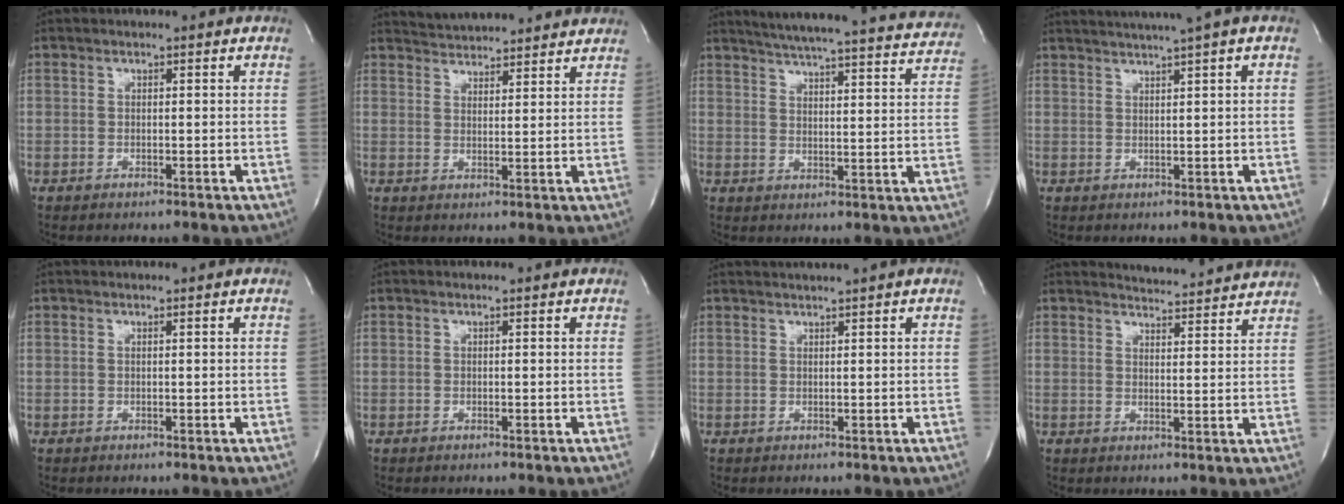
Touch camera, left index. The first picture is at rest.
{"total": 11.8, "force": [11.3, 1.7, 2.8], "torque": [-0.044, 0.016, 0.150]}
{"total": 26.9, "force": [24.9, 2.6, 10.0], "torque": [-0.159, -0.053, 0.298]}
{"total": 7.0, "force": [5.4, -1.3, 4.2], "torque": [-0.064, 0.016, 0.071]}
{"total": 0.0}
{"total": 0.0}
{"total": 2.3, "force": [2.0, -1.0, 0.7], "torque": [-0.007, 0.005, 0.036]}
{"total": 9.2, "force": [9.1, -0.1, 1.2], "torque": [-0.022, -0.005, 0.105]}